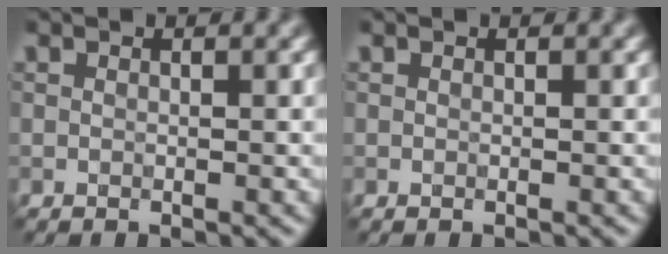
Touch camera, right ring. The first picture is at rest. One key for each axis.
{"total": 0.0}